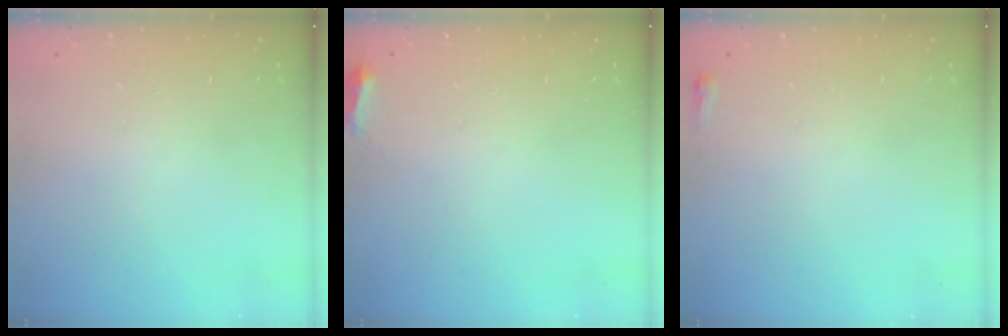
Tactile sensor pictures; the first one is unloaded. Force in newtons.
{"total": 5.0, "press": 4.9, "slide": 1.0}
{"total": 2.1, "press": 2.0, "slide": 0.5}